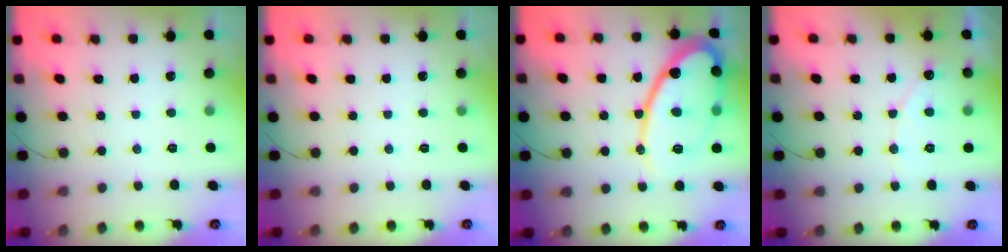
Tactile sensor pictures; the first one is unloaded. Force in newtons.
{"total": 0.0}
{"total": 20.4, "press": 20.4, "slide": 1.7}
{"total": 5.2, "press": 5.2, "slide": 0.4}